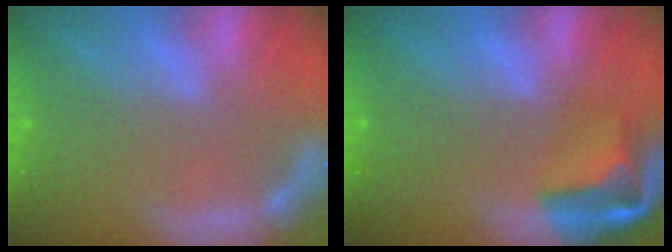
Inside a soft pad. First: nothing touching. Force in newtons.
{"total": 6.9}